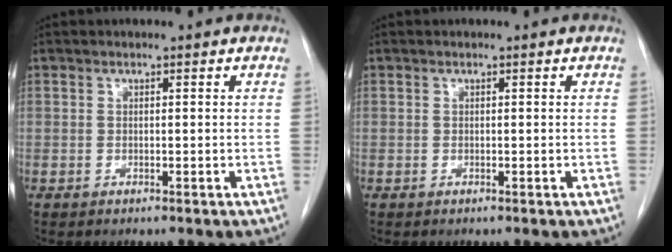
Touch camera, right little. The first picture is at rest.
{"total": 0.0}